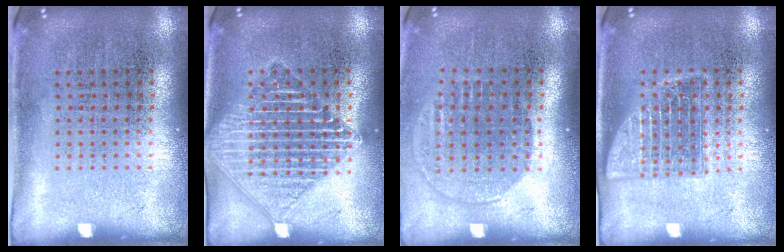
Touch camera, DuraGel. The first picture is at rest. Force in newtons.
{"total": 3.1, "press": 3.1, "slide": 0.3}
{"total": 1.5, "press": 1.2, "slide": 0.8}
{"total": 2.3, "press": 2.3, "slide": 0.3}